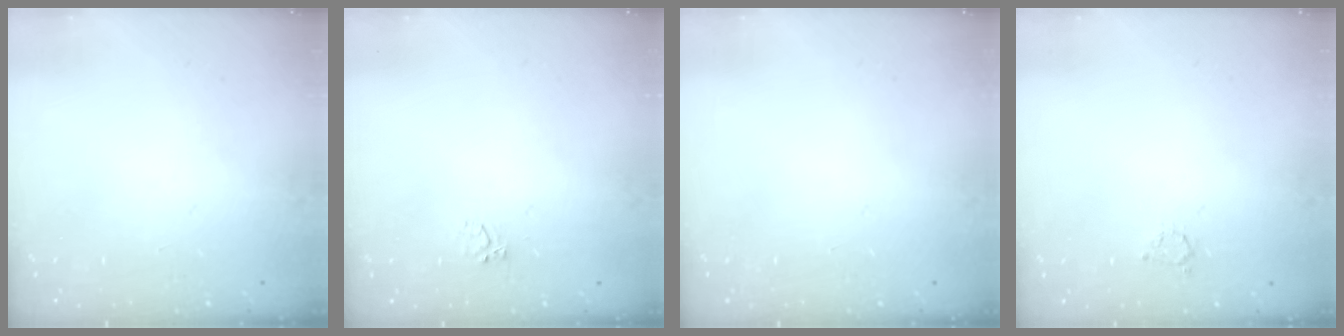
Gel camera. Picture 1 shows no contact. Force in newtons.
{"total": 2.4, "press": 2.3, "slide": 0.5}
{"total": 0.0}
{"total": 2.5, "press": 2.5, "slide": 0.4}